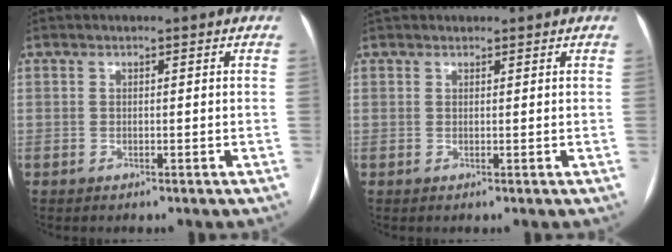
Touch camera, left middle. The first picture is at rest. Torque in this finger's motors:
{"motor_torque": [0.34, -0.38, 0.01, 0.03]}